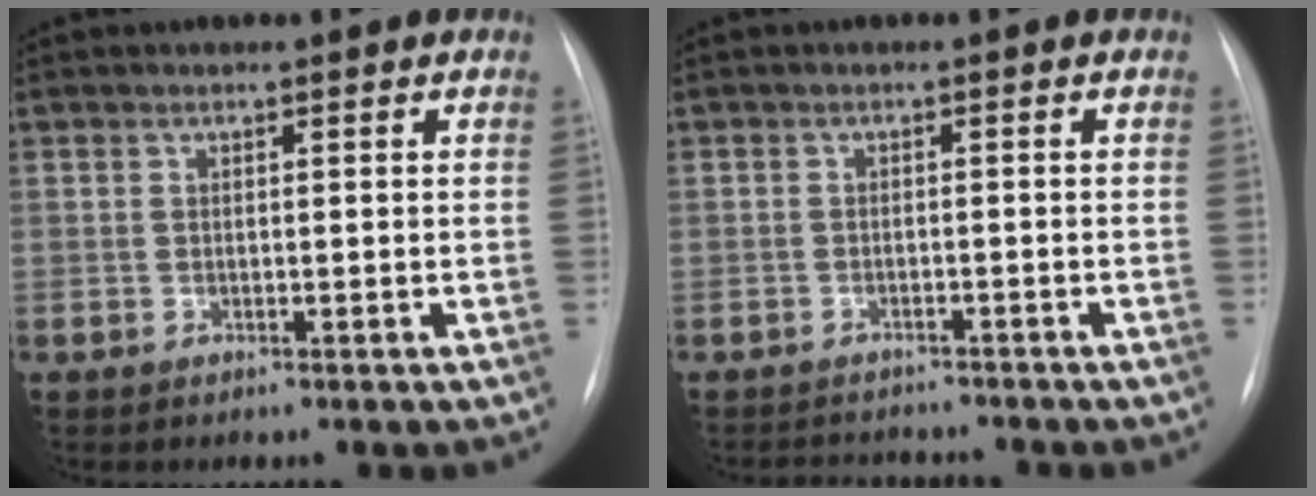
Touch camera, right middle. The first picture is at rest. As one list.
[{"total": 4.5, "force": [-4.4, 1.0, 0.5], "torque": [-0.004, -0.002, -0.062]}]